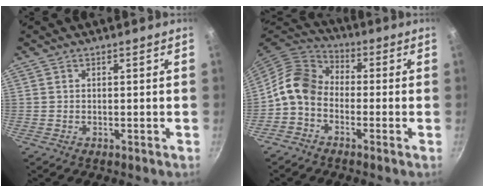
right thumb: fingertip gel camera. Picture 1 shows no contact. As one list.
[{"total": 8.8, "force": [-2.3, 6.5, 5.4], "torque": [-0.087, 0.038, -0.070]}]